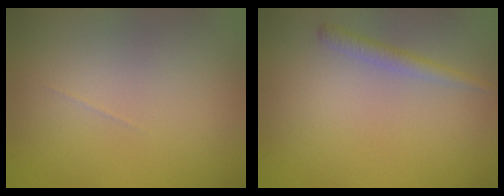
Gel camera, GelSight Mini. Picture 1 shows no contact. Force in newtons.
{"total": 1.4, "press": 1.3, "slide": 0.1}